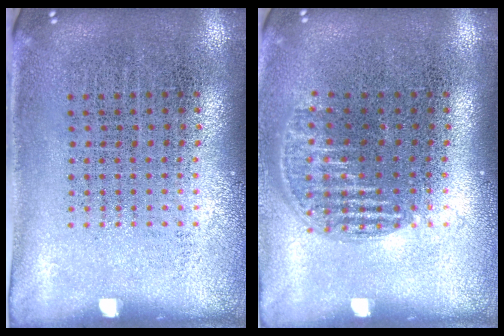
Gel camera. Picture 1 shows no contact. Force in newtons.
{"total": 1.1, "press": 1.0, "slide": 0.5}